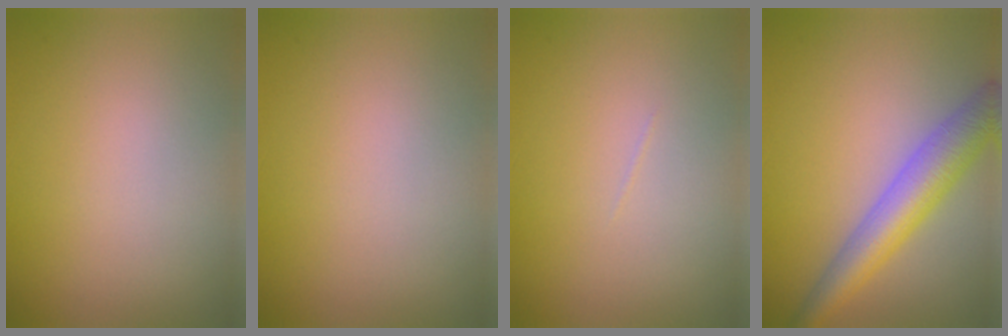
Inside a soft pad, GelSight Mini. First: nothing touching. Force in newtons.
{"total": 0.0}
{"total": 0.0}
{"total": 5.6, "press": 5.6, "slide": 0.3}